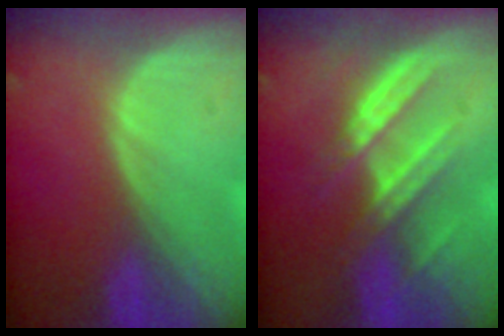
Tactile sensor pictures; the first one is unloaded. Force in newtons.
{"total": 7.0, "press": 6.9, "slide": 1.1}